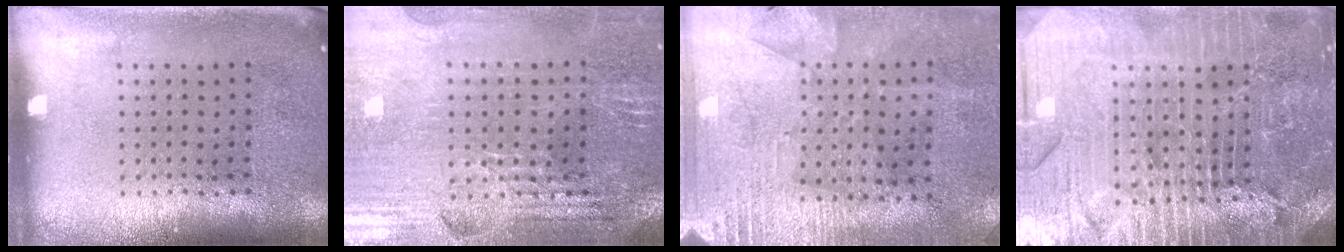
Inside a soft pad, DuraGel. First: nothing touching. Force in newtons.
{"total": 2.8, "press": 2.8, "slide": 0.4}
{"total": 2.8, "press": 2.5, "slide": 1.1}
{"total": 5.7, "press": 5.1, "slide": 2.4}